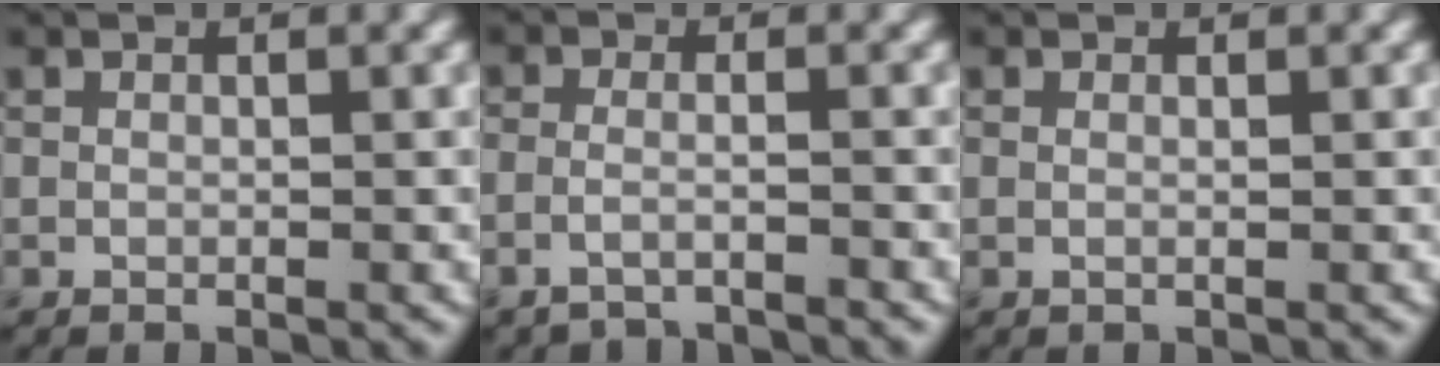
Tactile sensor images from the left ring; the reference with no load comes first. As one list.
[{"total": 2.9, "force": [-2.5, 0.6, 1.2], "torque": [-0.025, -0.018, -0.051]}, {"total": 0.6, "force": [0.2, 0.2, 0.6], "torque": [-0.009, -0.004, -0.005]}]